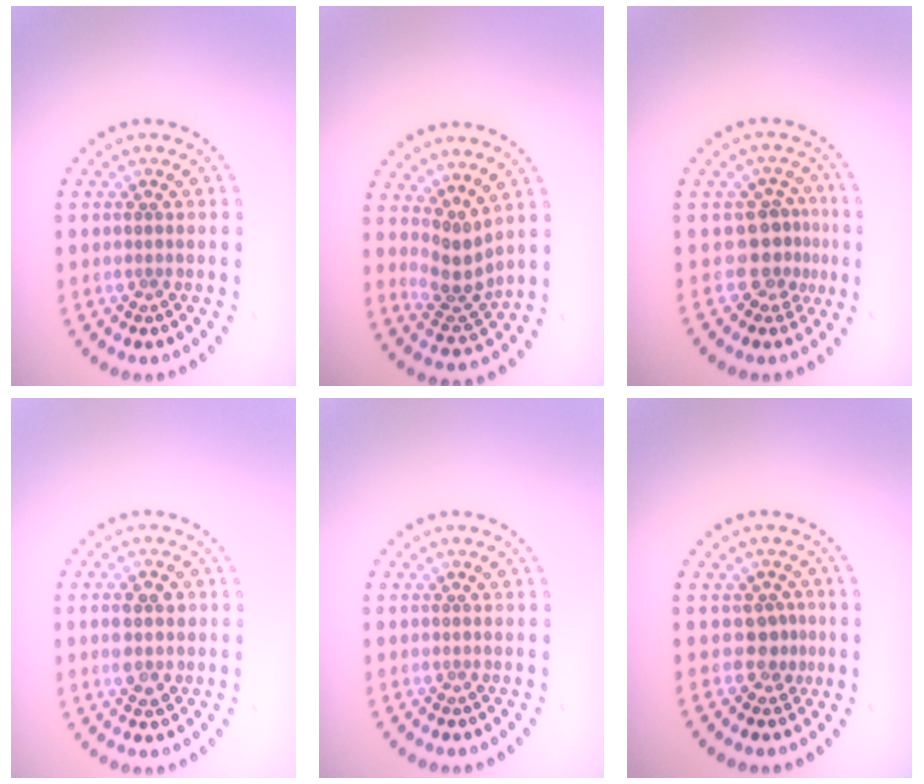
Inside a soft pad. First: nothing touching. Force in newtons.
{"total": 2.9, "press": 2.3, "slide": 1.8}
{"total": 2.9, "press": 2.1, "slide": 2.0}
{"total": 2.6, "press": 2.6, "slide": 0.2}
{"total": 0.0}
{"total": 1.7, "press": 1.2, "slide": 1.2}